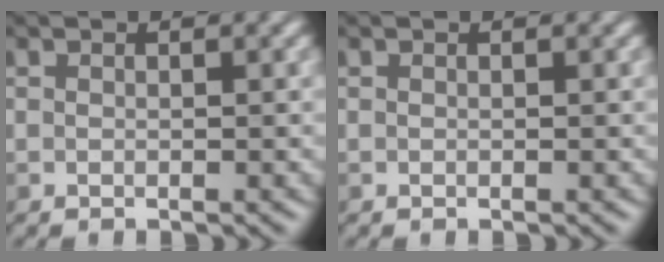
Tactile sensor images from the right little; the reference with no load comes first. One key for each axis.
{"total": 0.0}